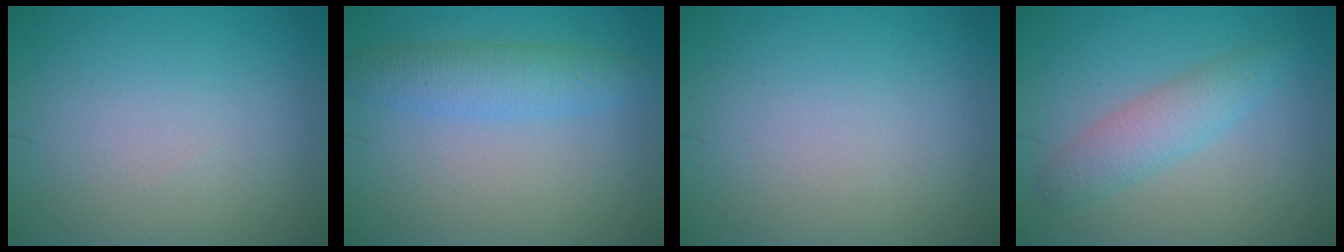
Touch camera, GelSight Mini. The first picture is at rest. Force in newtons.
{"total": 3.5, "press": 3.5, "slide": 0.2}
{"total": 0.0}
{"total": 3.1, "press": 3.1, "slide": 0.1}